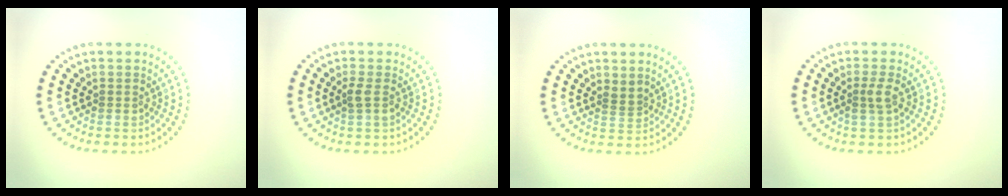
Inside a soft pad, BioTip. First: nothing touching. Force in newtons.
{"total": 1.0, "press": 0.9, "slide": 0.5}
{"total": 0.9, "press": 0.5, "slide": 0.8}
{"total": 1.5, "press": 1.2, "slide": 0.9}